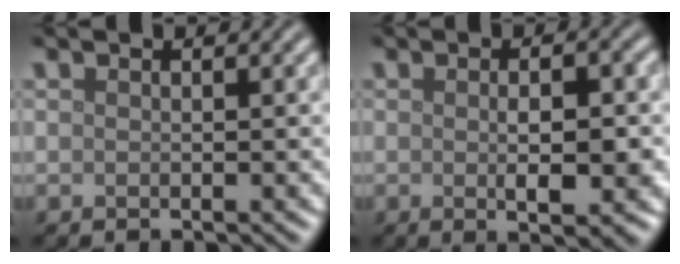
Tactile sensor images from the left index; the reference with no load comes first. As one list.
[{"total": 4.3, "force": [-0.2, 1.1, 4.1], "torque": [-0.065, -0.003, 0.000]}]